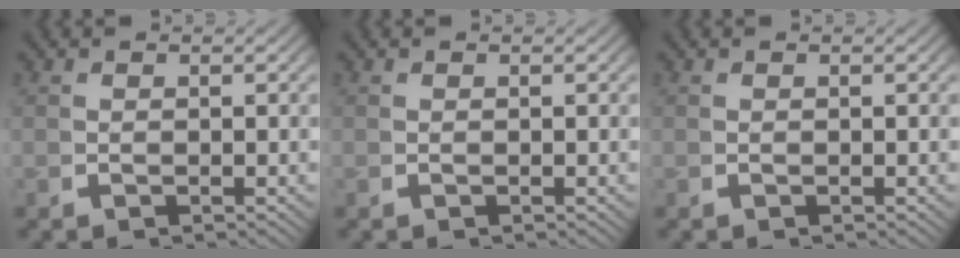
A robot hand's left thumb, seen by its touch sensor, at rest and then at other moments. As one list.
[{"total": 0.0}, {"total": 0.0}]